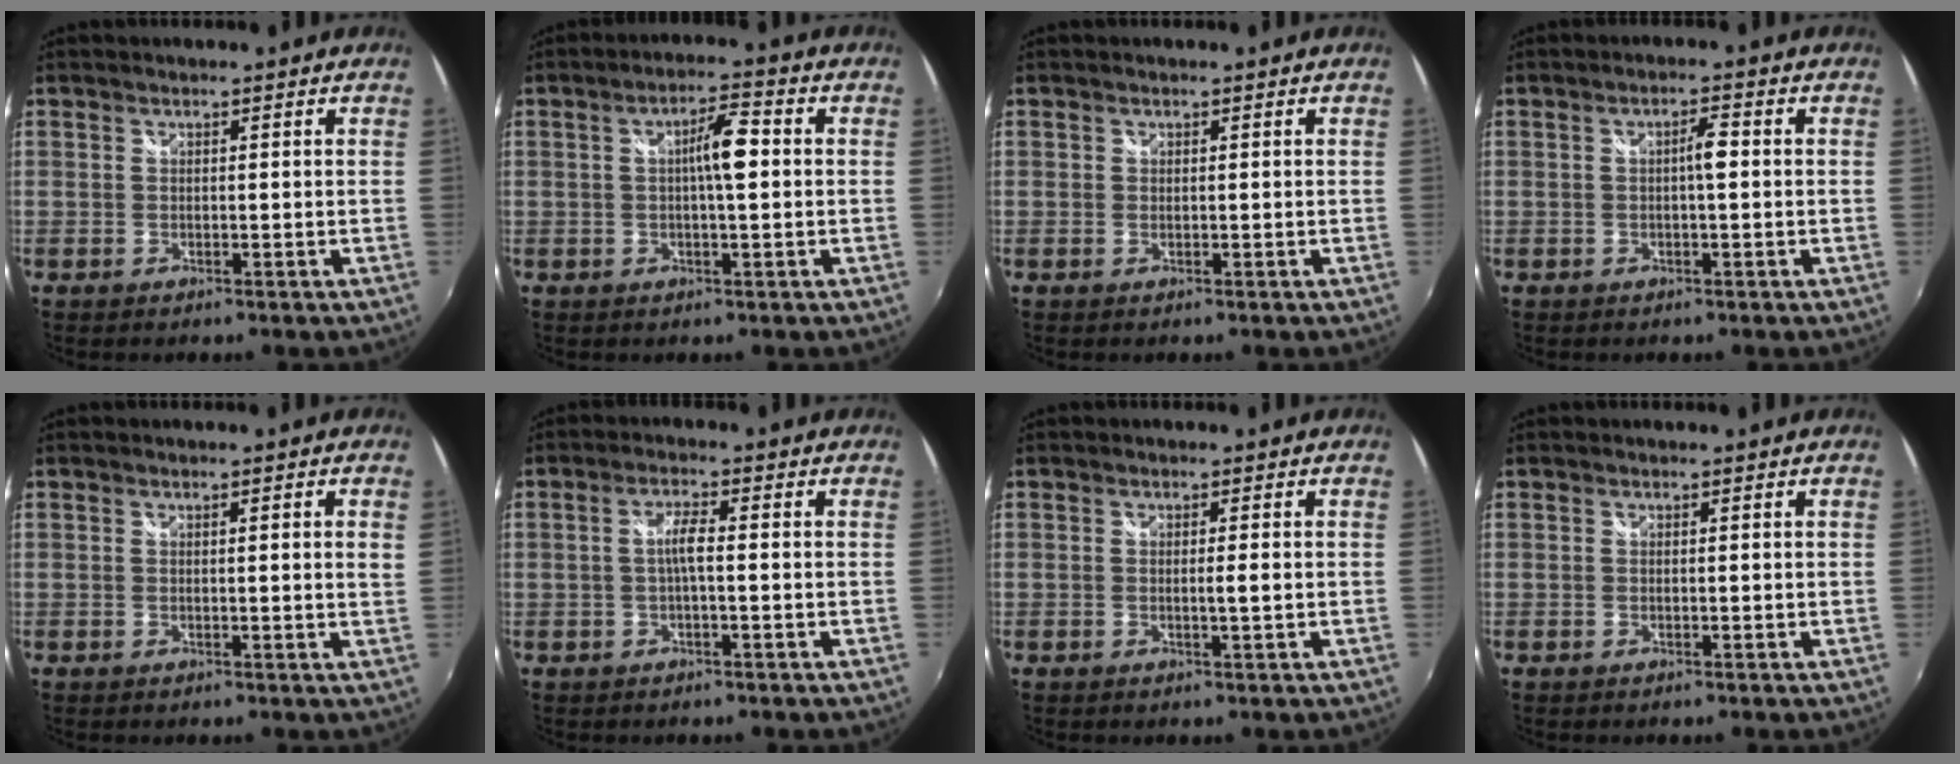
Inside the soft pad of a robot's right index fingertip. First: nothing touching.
{"total": 5.6, "force": [0.4, 1.0, 5.5], "torque": [-0.090, 0.009, 0.007]}
{"total": 0.0}
{"total": 2.4, "force": [-0.1, 0.5, 2.4], "torque": [-0.040, 0.006, -0.003]}
{"total": 2.4, "force": [0.8, -0.3, 2.2], "torque": [-0.025, 0.001, 0.009]}
{"total": 3.1, "force": [-0.3, 0.4, 3.1], "torque": [-0.059, 0.006, -0.005]}
{"total": 2.1, "force": [-0.2, -0.6, 1.9], "torque": [-0.027, -0.004, -0.004]}
{"total": 0.0}